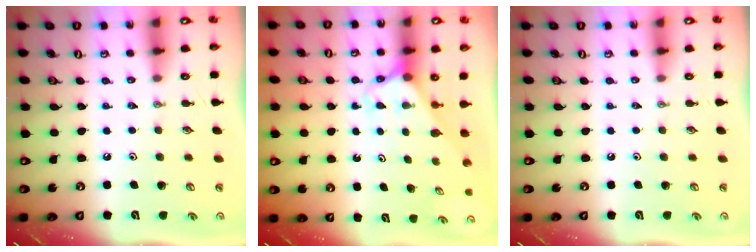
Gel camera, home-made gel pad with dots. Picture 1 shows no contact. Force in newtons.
{"total": 2.5, "press": 2.5, "slide": 0.2}
{"total": 0.0}